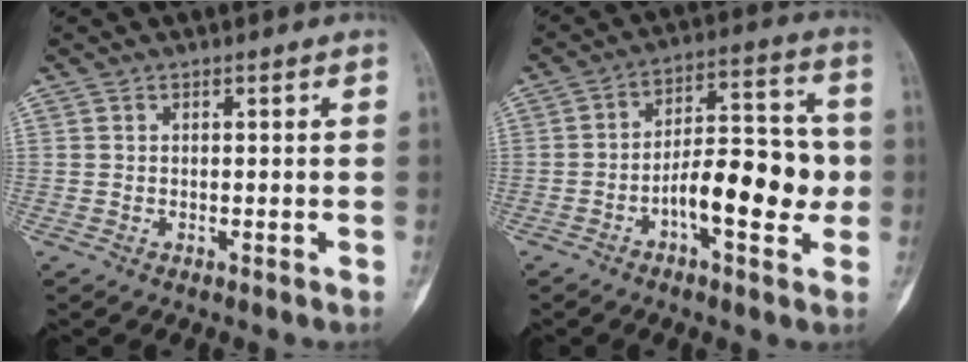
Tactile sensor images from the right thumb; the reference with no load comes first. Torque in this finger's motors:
{"motor_torque": [1.52, 1.45, 0.88, -0.91, 0.24]}